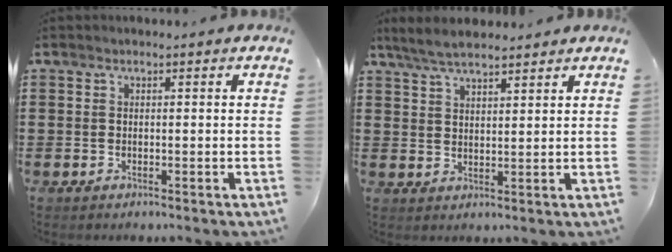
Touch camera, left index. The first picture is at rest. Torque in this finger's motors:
{"motor_torque": [0.45, 0.00, 0.17, 0.04]}